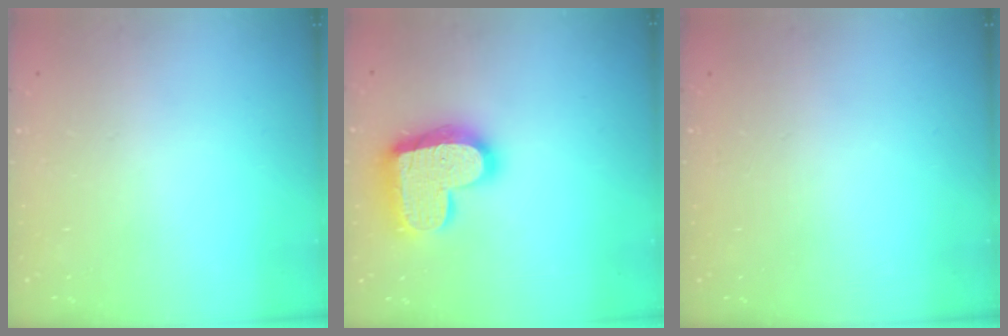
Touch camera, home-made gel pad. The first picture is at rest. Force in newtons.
{"total": 19.2, "press": 19.2, "slide": 1.3}
{"total": 0.0}